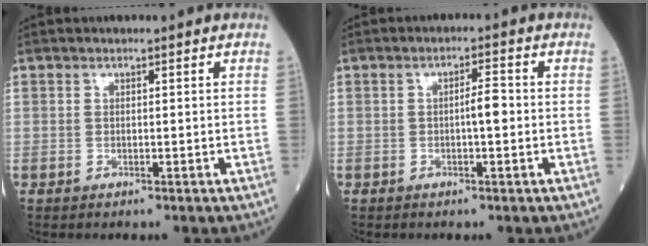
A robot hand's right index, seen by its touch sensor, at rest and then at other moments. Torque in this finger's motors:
{"motor_torque": [0.87, -0.05, 0.37, 0.09]}